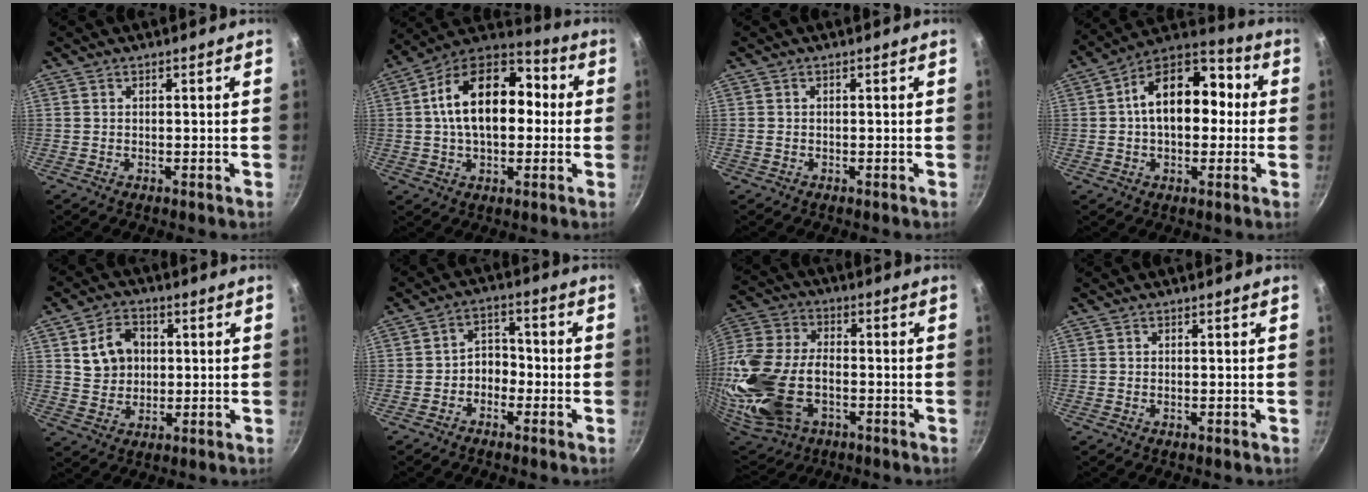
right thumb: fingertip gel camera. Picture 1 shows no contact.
{"total": 19.5, "force": [1.9, 11.6, 15.5], "torque": [-0.233, 0.035, 0.023]}
{"total": 0.0}
{"total": 16.8, "force": [1.6, 10.2, 13.3], "torque": [-0.176, 0.040, 0.014]}
{"total": 8.7, "force": [1.9, 7.0, 4.8], "torque": [-0.056, 0.001, 0.036]}
{"total": 5.0, "force": [-1.9, 3.8, 2.7], "torque": [-0.015, 0.031, -0.045]}
{"total": 28.6, "force": [-6.9, 18.1, 21.1], "torque": [-0.562, -0.016, -0.117]}
{"total": 0.0}